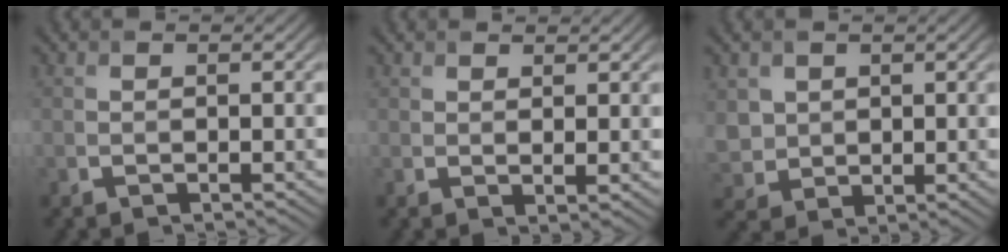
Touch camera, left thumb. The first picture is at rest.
{"total": 1.7, "force": [1.3, 0.3, 1.0], "torque": [-0.018, -0.002, 0.027]}
{"total": 3.9, "force": [1.8, 3.3, 1.0], "torque": [-0.044, -0.007, 0.041]}